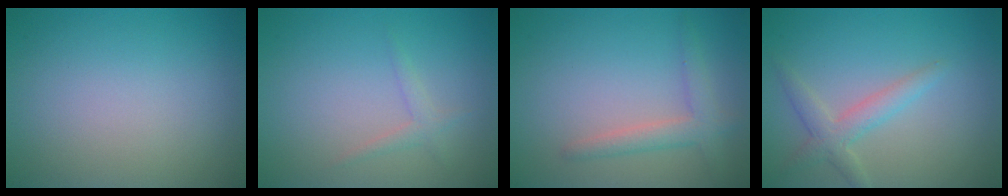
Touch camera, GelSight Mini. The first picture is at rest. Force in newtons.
{"total": 1.2, "press": 1.1, "slide": 0.1}
{"total": 2.5, "press": 2.5, "slide": 0.1}
{"total": 2.5, "press": 2.5, "slide": 0.1}